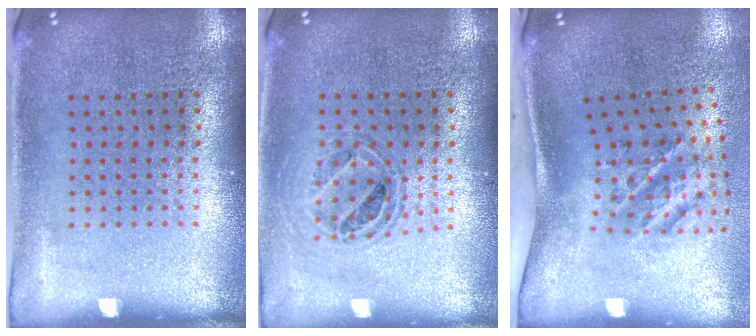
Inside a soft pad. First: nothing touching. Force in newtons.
{"total": 0.8, "press": 0.8, "slide": 0.0}
{"total": 2.3, "press": 1.3, "slide": 1.9}